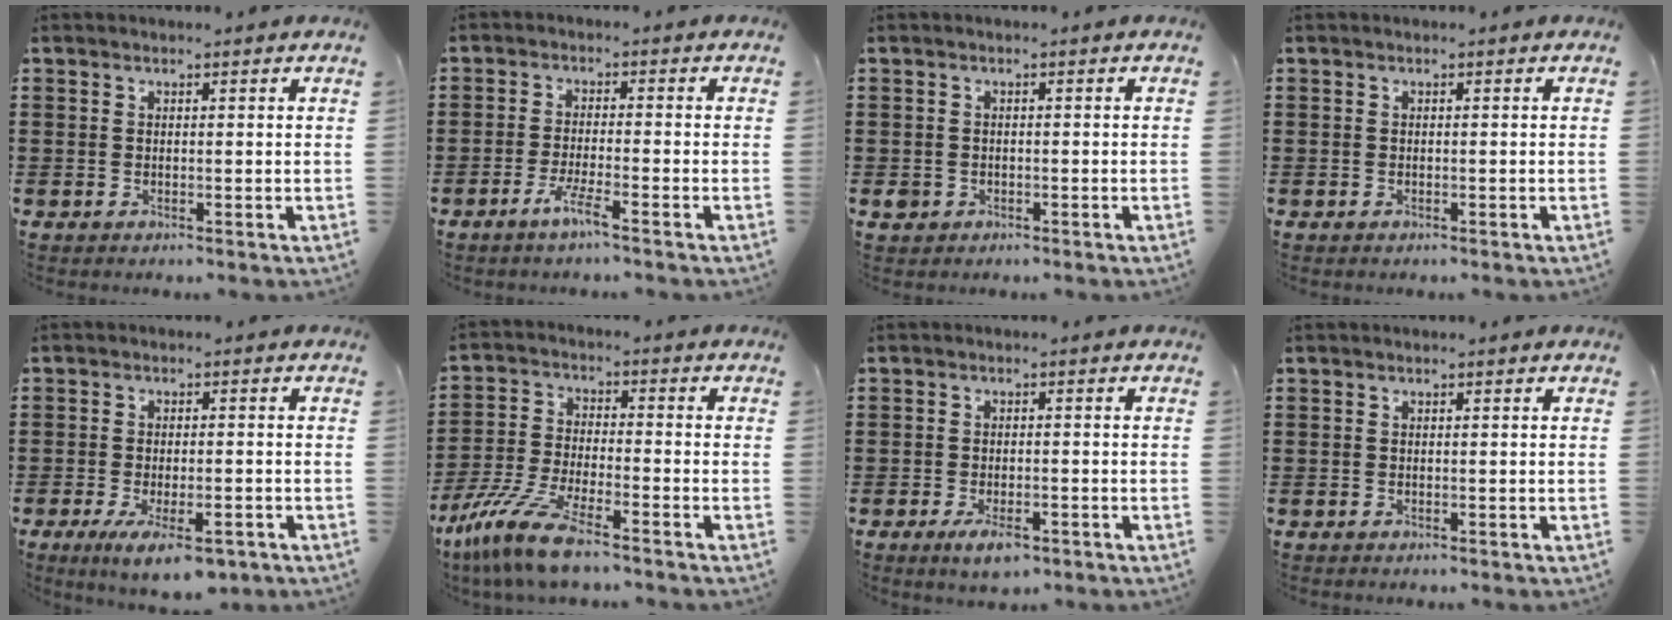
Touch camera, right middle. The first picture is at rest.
{"total": 3.9, "force": [-2.5, 0.2, 2.9], "torque": [-0.063, -0.006, -0.047]}
{"total": 1.2, "force": [-0.5, 1.0, 0.4], "torque": [-0.018, 0.001, -0.014]}
{"total": 0.0}
{"total": 5.6, "force": [-3.2, 1.8, 4.2], "torque": [-0.078, -0.005, -0.056]}
{"total": 9.8, "force": [-7.7, 1.3, 5.8], "torque": [-0.137, -0.003, -0.155]}
{"total": 3.3, "force": [-1.9, 1.1, 2.4], "torque": [-0.046, -0.002, -0.033]}
{"total": 0.0}